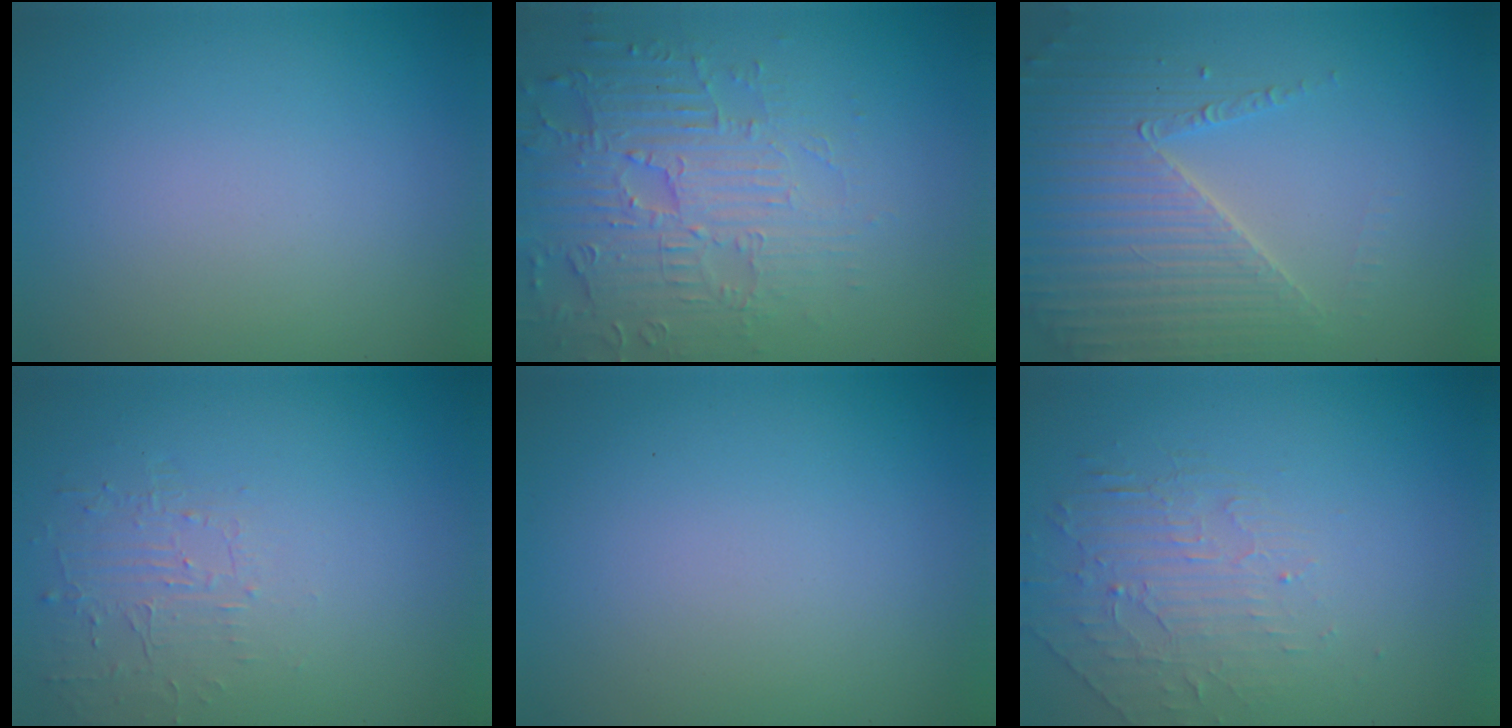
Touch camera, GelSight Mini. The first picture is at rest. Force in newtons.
{"total": 4.8, "press": 4.7, "slide": 1.4}
{"total": 4.3, "press": 4.3, "slide": 0.6}
{"total": 1.6, "press": 0.3, "slide": 1.6}
{"total": 0.0}
{"total": 2.1, "press": 1.2, "slide": 1.7}